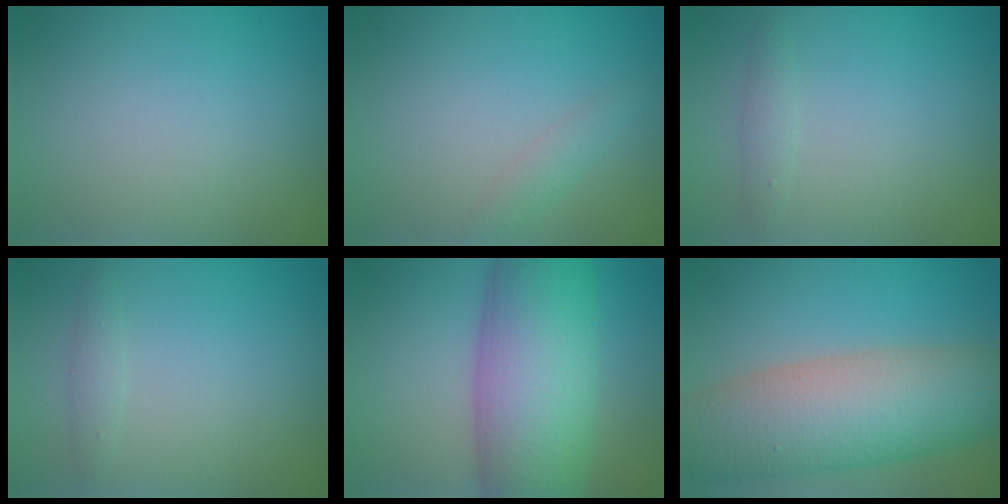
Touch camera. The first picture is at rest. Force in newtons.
{"total": 1.2, "press": 1.2, "slide": 0.0}
{"total": 1.1, "press": 1.1, "slide": 0.0}
{"total": 1.1, "press": 1.1, "slide": 0.0}
{"total": 12.2, "press": 12.2, "slide": 0.4}
{"total": 11.8, "press": 11.8, "slide": 0.6}